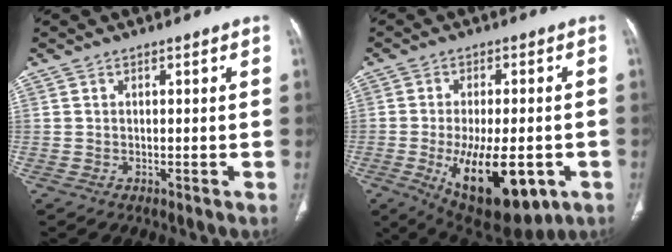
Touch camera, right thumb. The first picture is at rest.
{"total": 17.7, "force": [-5.7, 7.7, 14.9], "torque": [-0.232, -0.005, -0.063]}